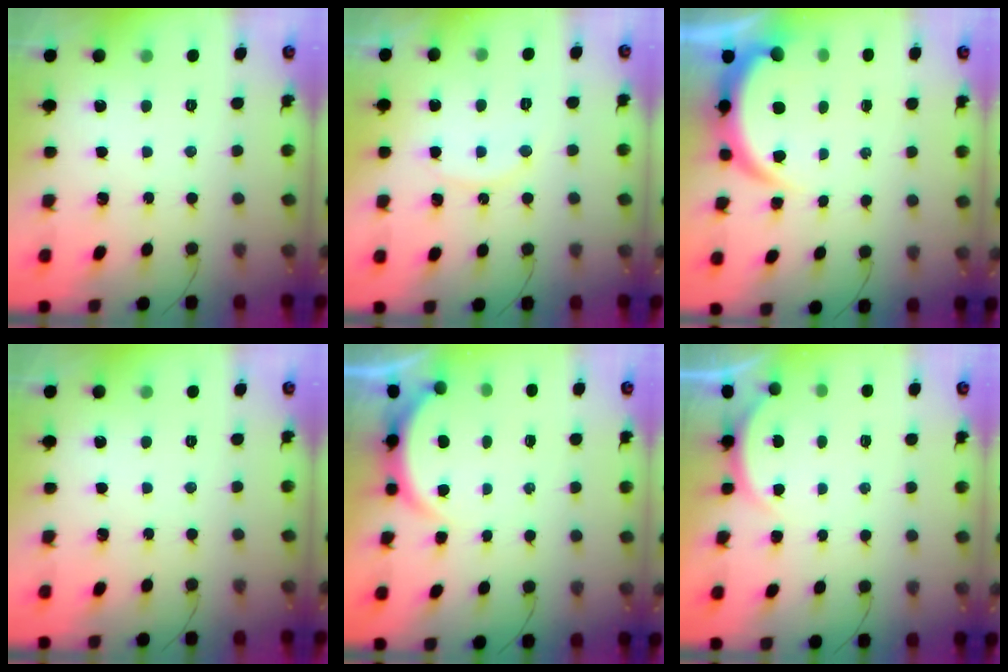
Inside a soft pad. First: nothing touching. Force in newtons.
{"total": 7.7, "press": 7.7, "slide": 0.2}
{"total": 5.1, "press": 5.0, "slide": 0.4}
{"total": 0.0}
{"total": 3.5, "press": 3.4, "slide": 0.6}
{"total": 1.6, "press": 1.5, "slide": 0.6}